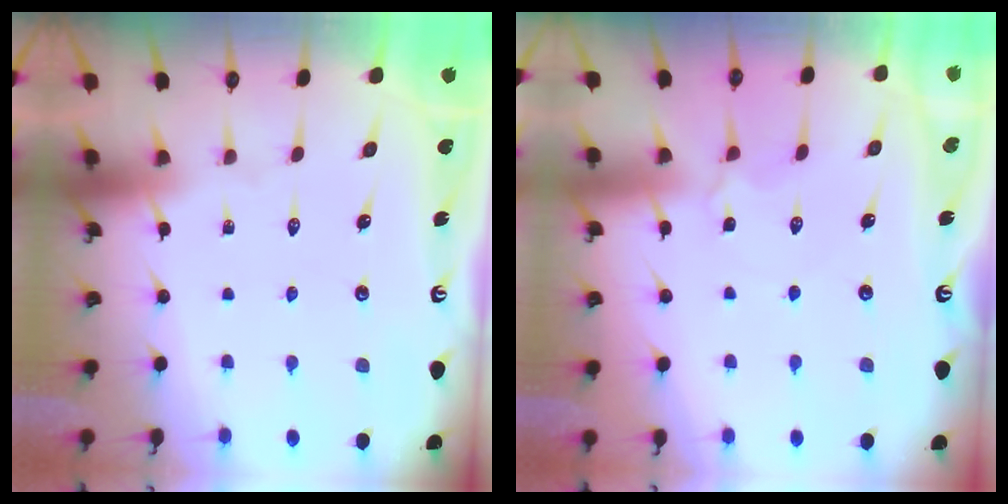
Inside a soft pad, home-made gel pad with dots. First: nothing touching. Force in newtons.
{"total": 3.8, "press": 3.7, "slide": 0.6}